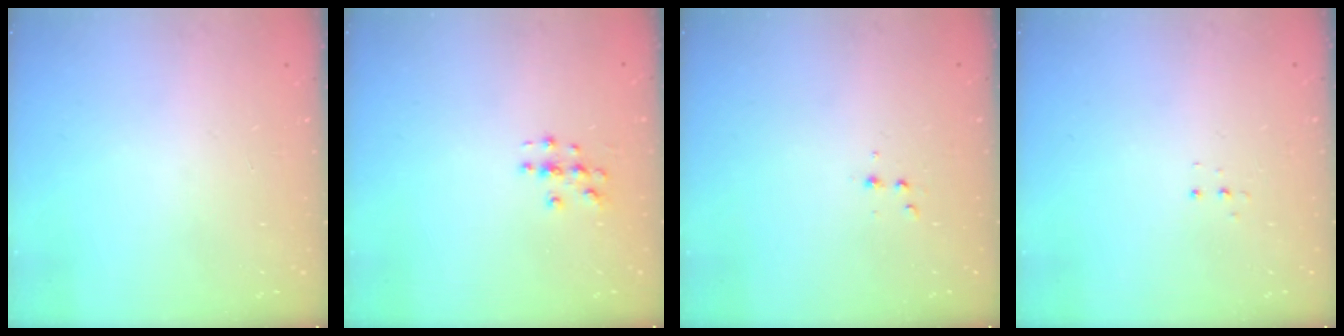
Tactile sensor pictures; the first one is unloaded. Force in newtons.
{"total": 3.0, "press": 3.0, "slide": 0.1}
{"total": 2.9, "press": 2.7, "slide": 1.1}
{"total": 3.3, "press": 3.2, "slide": 0.6}